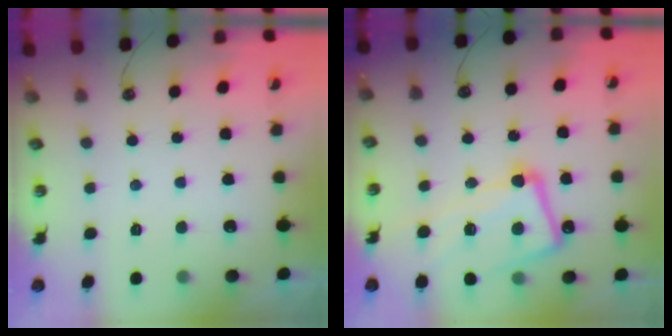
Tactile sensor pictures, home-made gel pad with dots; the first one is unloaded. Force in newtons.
{"total": 13.6, "press": 13.5, "slide": 1.8}